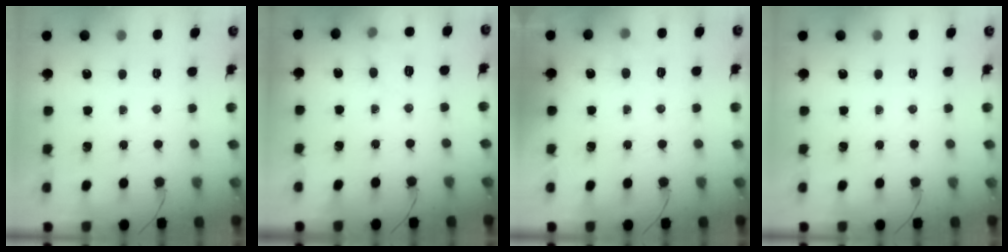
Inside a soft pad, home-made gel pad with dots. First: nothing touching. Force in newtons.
{"total": 8.0, "press": 7.8, "slide": 1.7}
{"total": 5.8, "press": 5.6, "slide": 1.2}
{"total": 0.0}